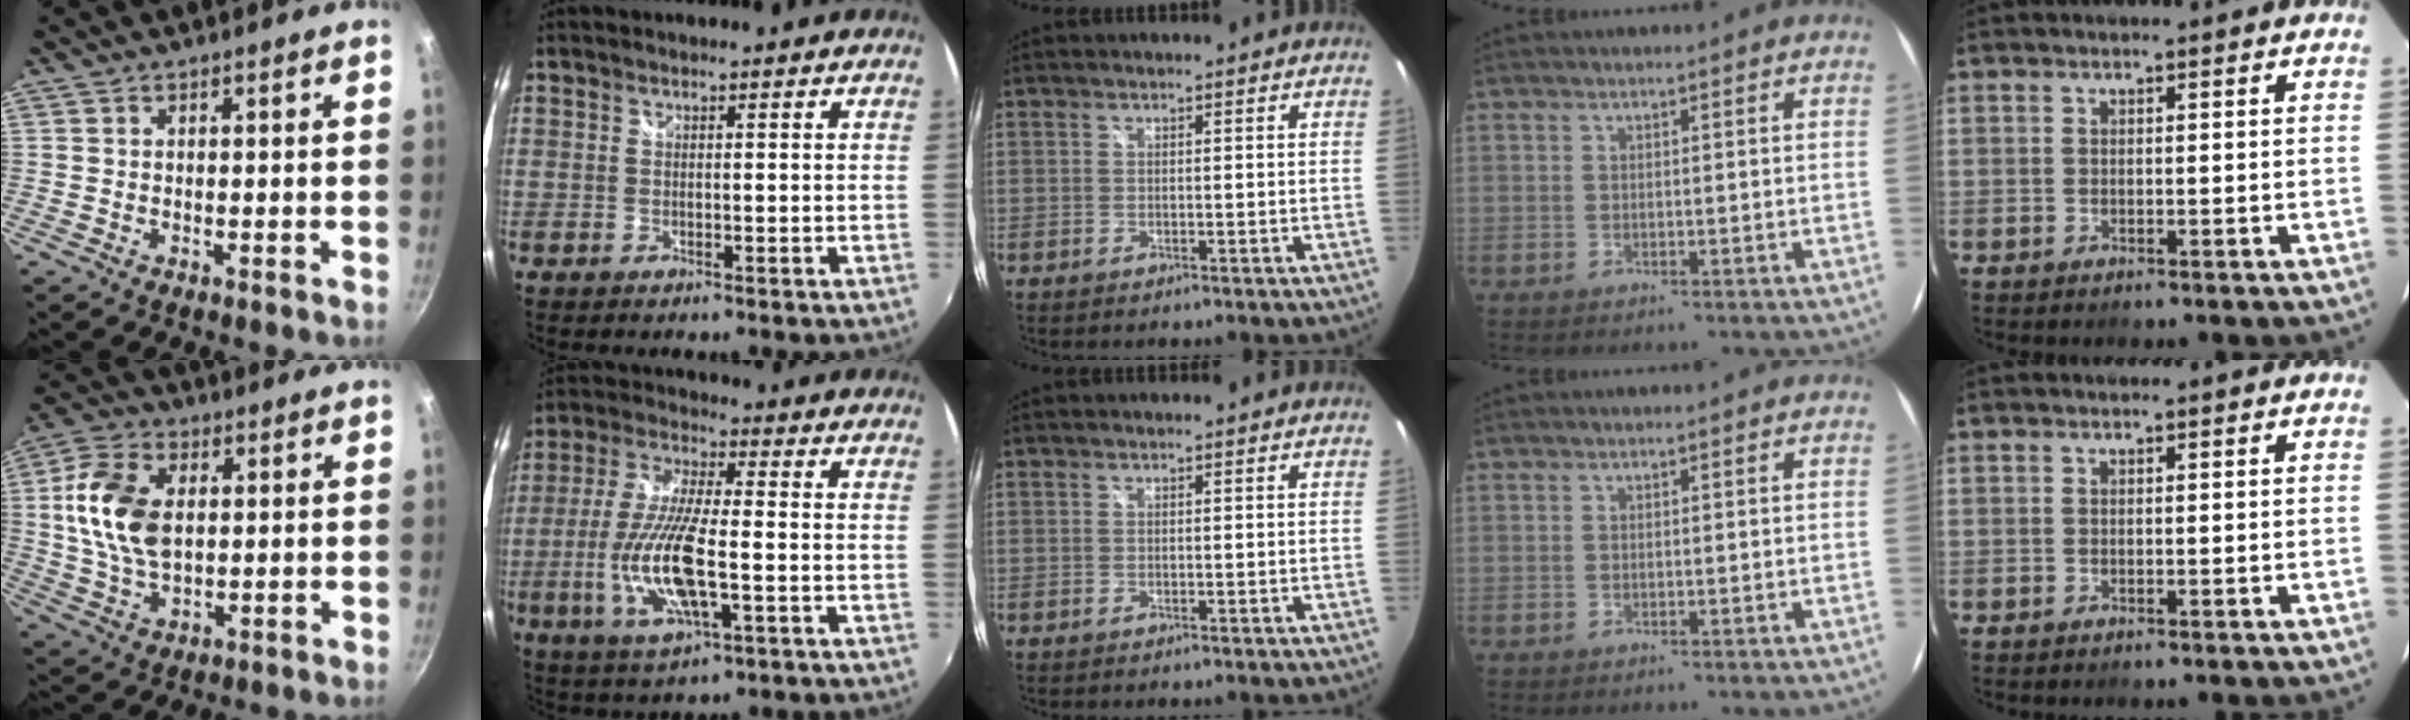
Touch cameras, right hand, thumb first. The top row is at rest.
{"thumb": {"total": 13.5, "force": [1.9, 8.4, 10.3], "torque": [-0.187, 0.002, 0.032]}, "index": {"total": 14.8, "force": [-3.5, 4.2, 13.8], "torque": [-0.288, -0.013, -0.067]}}